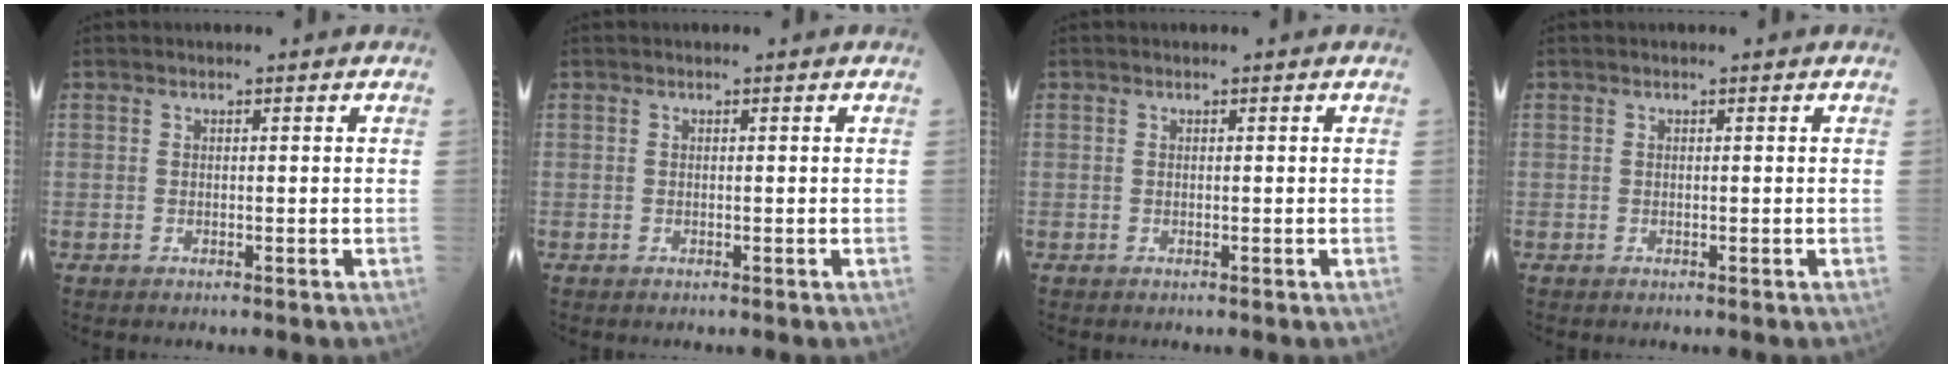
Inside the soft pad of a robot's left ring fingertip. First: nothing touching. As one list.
[{"total": 0.0}, {"total": 0.0}, {"total": 0.0}]